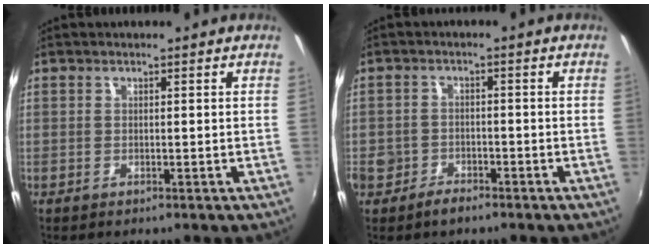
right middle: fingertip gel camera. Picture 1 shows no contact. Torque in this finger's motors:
{"motor_torque": [0.21, -0.24, 0.03, 0.02]}